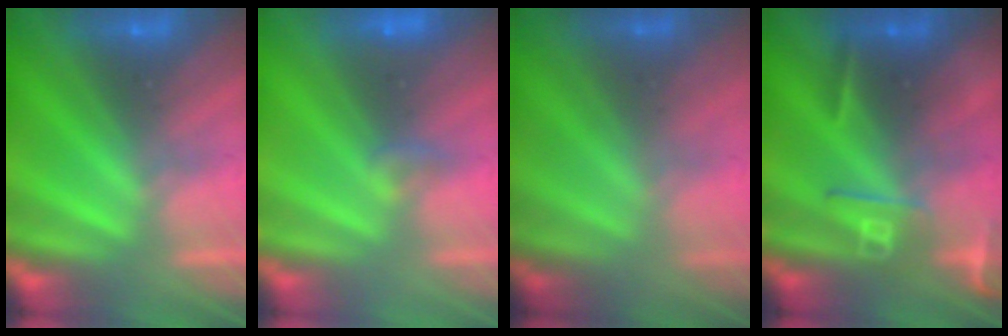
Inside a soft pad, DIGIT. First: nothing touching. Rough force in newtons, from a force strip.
{"total": 1.4}
{"total": 1.6}
{"total": 2.7}